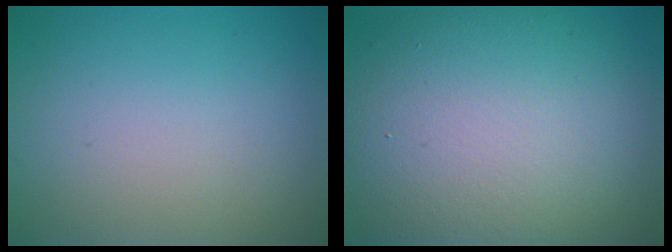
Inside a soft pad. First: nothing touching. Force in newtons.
{"total": 14.7, "press": 14.7, "slide": 0.9}